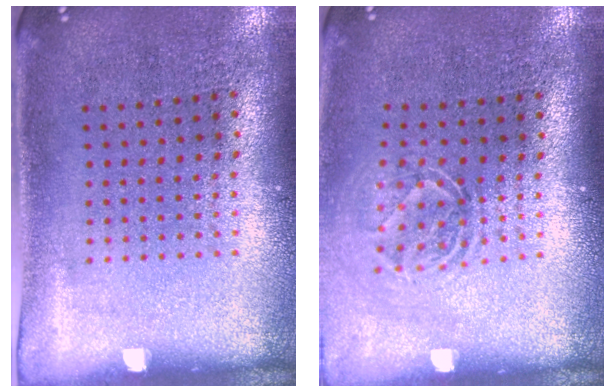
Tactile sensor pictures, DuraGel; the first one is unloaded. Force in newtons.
{"total": 1.5, "press": 1.1, "slide": 1.0}